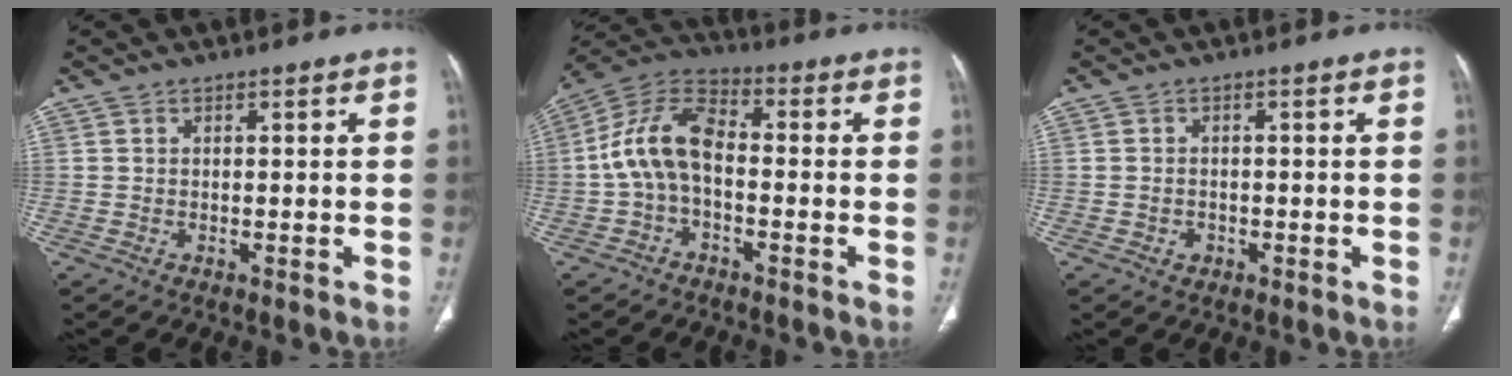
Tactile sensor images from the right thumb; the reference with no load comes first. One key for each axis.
{"total": 11.1, "fx": -1.1, "fy": 6.4, "fz": 9.0, "tx": -0.171, "ty": 0.039, "tz": -0.032}
{"total": 1.5, "fx": -0.5, "fy": 1.3, "fz": 0.5, "tx": -0.003, "ty": 0.008, "tz": -0.004}